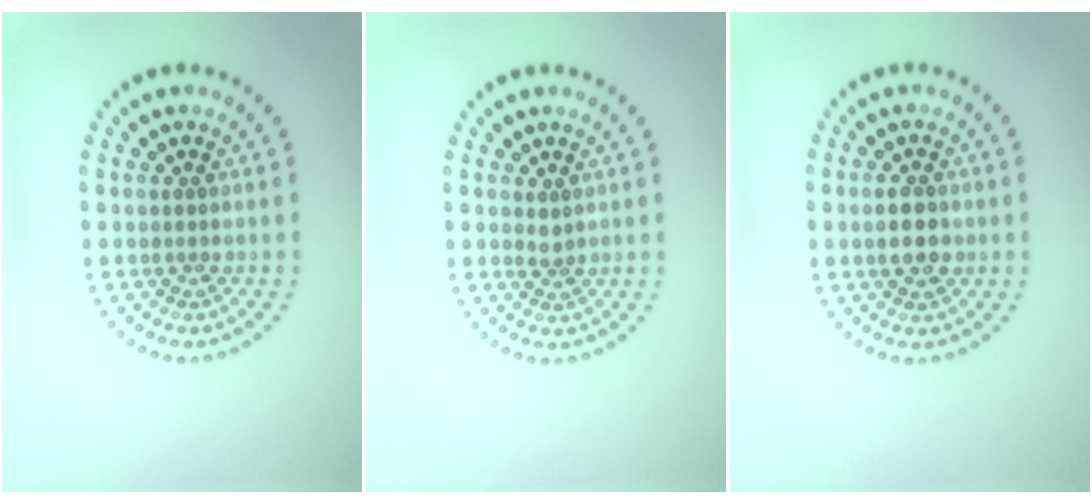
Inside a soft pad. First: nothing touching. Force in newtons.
{"total": 0.9, "press": 0.7, "slide": 0.6}
{"total": 2.8, "press": 2.8, "slide": 0.2}